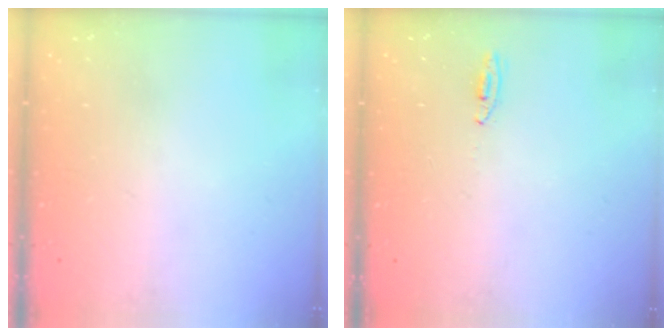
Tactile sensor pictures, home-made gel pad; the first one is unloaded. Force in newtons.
{"total": 2.7, "press": 2.5, "slide": 1.0}